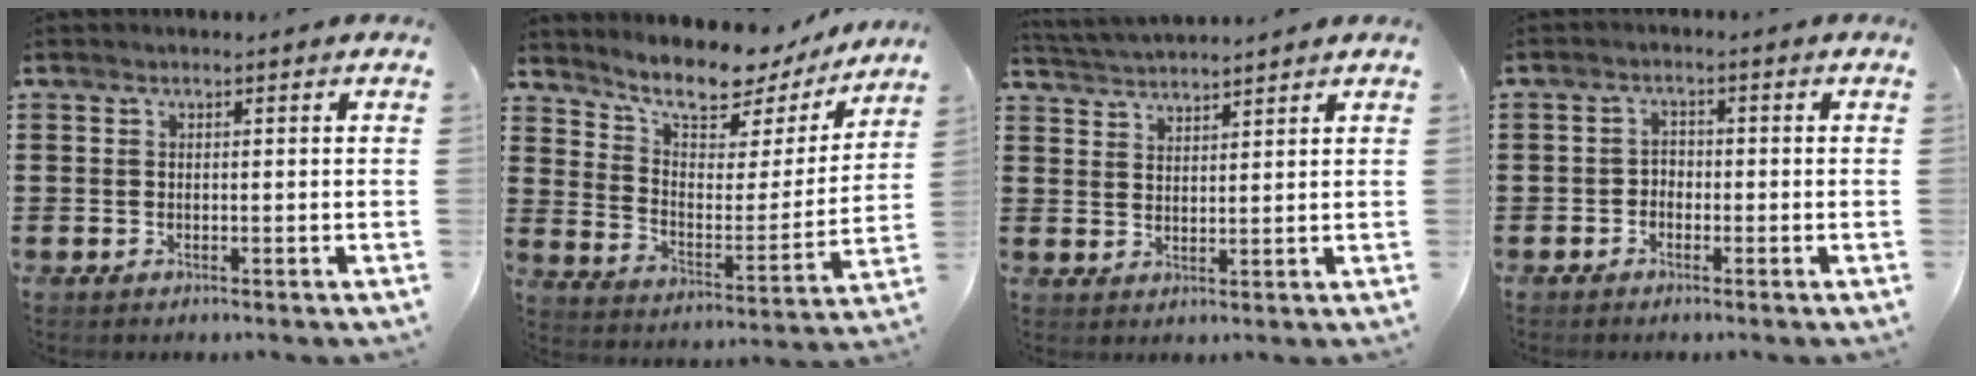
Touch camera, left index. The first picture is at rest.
{"total": 8.8, "force": [7.8, 2.4, 3.4], "torque": [-0.079, -0.058, 0.132]}
{"total": 3.0, "force": [2.9, -0.2, -0.2], "torque": [-0.008, -0.010, 0.053]}
{"total": 1.6, "force": [-1.3, 0.9, 0.2], "torque": [-0.010, 0.004, -0.029]}